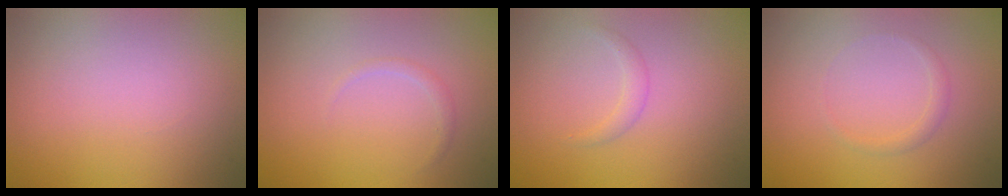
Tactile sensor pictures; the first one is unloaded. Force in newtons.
{"total": 0.7, "press": 0.7, "slide": 0.1}
{"total": 1.0, "press": 1.0, "slide": 0.1}
{"total": 0.9, "press": 0.9, "slide": 0.1}